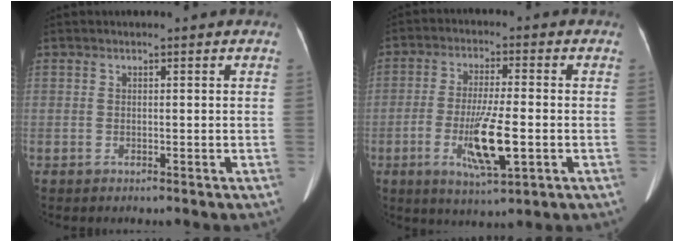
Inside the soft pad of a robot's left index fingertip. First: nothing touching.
{"total": 9.6, "force": [-2.7, 1.5, 9.1], "torque": [-0.174, -0.018, -0.045]}